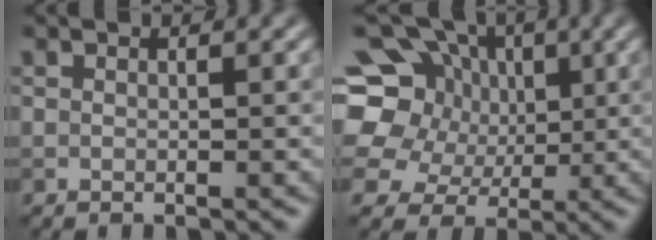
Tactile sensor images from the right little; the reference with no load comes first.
{"total": 12.1, "force": [2.3, 10.5, 5.5], "torque": [-0.126, 0.033, 0.017]}